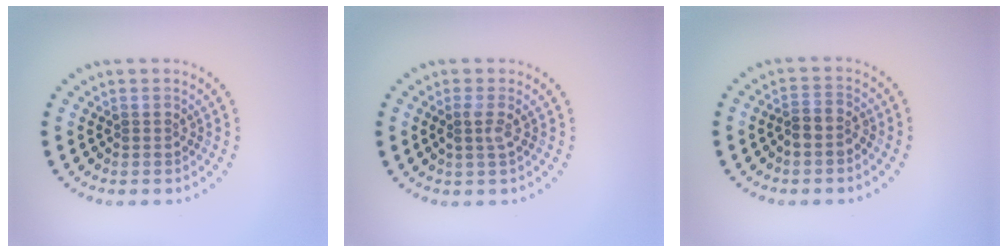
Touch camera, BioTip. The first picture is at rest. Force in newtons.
{"total": 1.3, "press": 1.1, "slide": 0.7}
{"total": 2.2, "press": 1.9, "slide": 1.2}